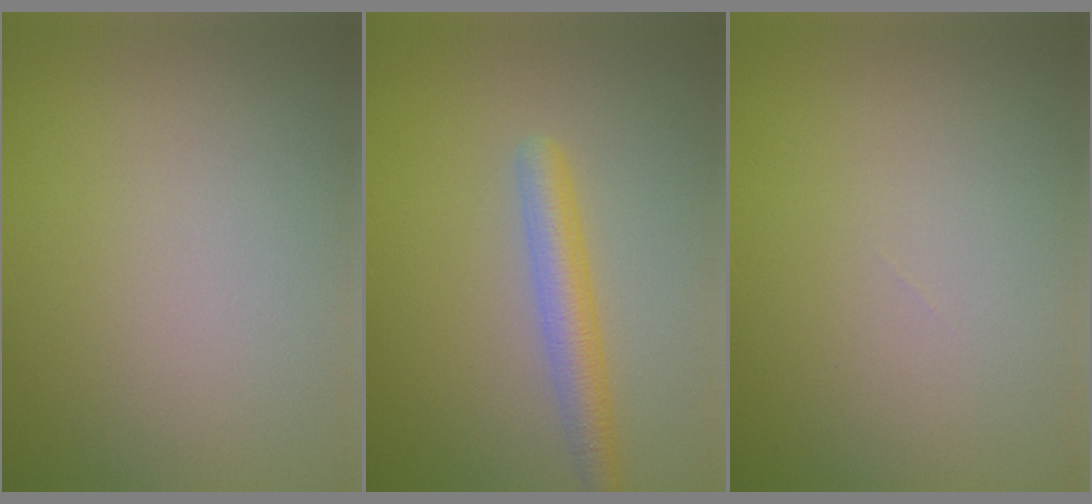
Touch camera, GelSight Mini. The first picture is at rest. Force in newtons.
{"total": 3.0, "press": 3.0, "slide": 0.1}
{"total": 0.0}